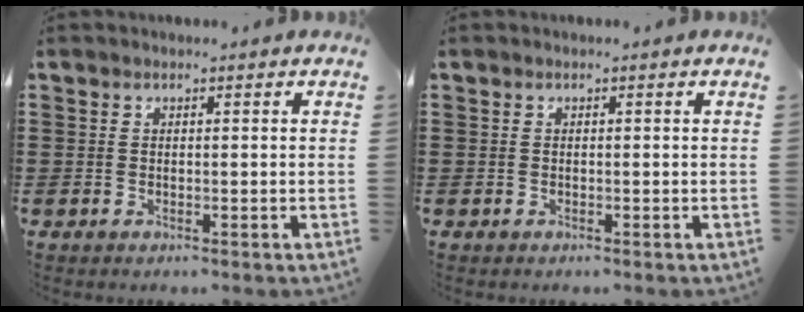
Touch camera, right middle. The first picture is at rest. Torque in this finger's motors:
{"motor_torque": [0.08, -0.03, -0.03, 0.01]}